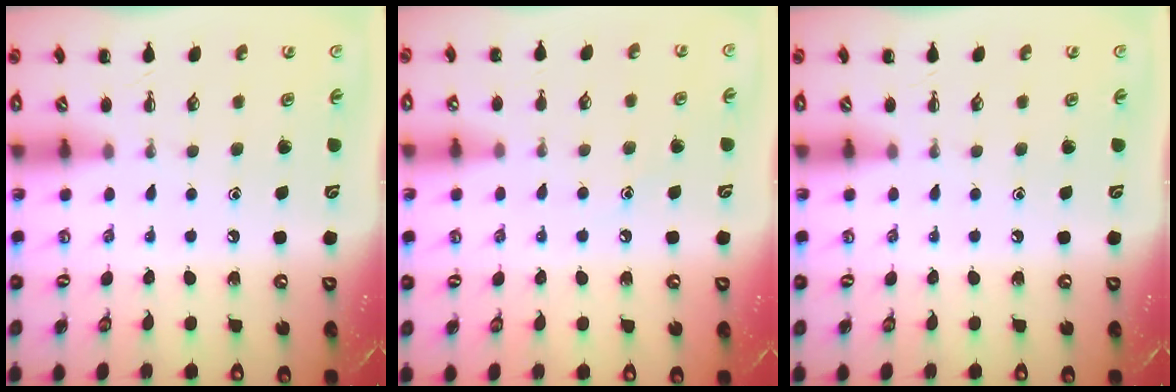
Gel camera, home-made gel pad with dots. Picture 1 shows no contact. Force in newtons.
{"total": 7.3, "press": 7.0, "slide": 2.1}
{"total": 0.0}